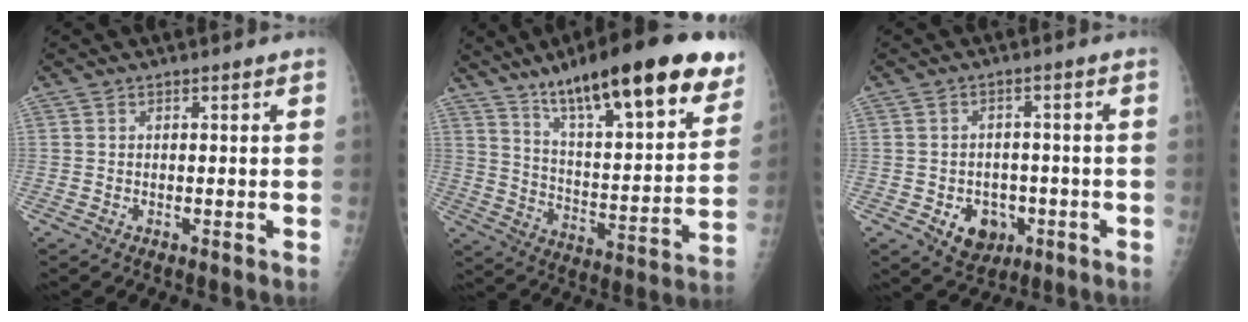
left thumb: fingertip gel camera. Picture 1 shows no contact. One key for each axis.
{"total": 27.3, "fx": 17.6, "fy": 6.7, "fz": 19.7, "tx": -0.265, "ty": -0.051, "tz": 0.278}
{"total": 6.8, "fx": -2.4, "fy": 5.4, "fz": 3.4, "tx": -0.022, "ty": 0.014, "tz": -0.027}